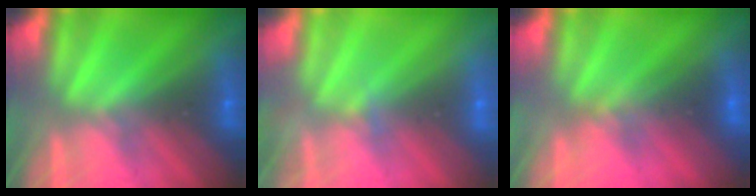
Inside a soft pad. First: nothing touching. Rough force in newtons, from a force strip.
{"total": 2.2}
{"total": 2.9}